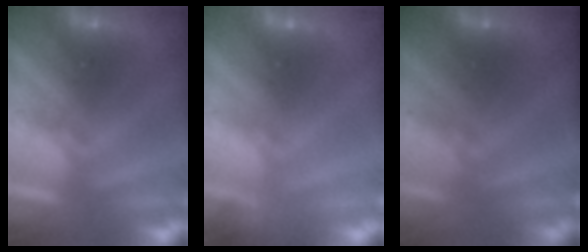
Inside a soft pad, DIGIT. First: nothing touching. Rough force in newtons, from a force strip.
{"total": 4.7}
{"total": 1.8}